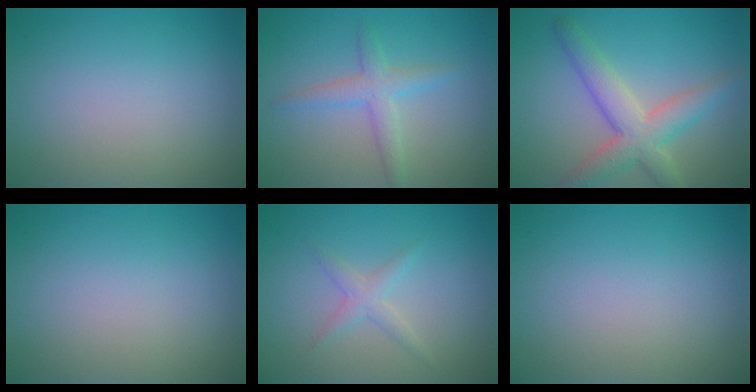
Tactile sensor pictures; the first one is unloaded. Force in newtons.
{"total": 2.6, "press": 2.6, "slide": 0.0}
{"total": 5.2, "press": 5.2, "slide": 0.5}
{"total": 0.0}
{"total": 1.6, "press": 1.6, "slide": 0.0}
{"total": 0.0}